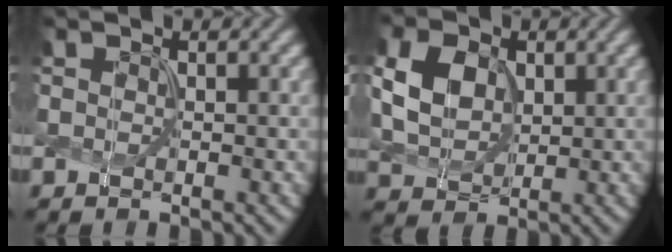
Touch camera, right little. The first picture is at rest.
{"total": 5.2, "force": [0.5, 3.9, 3.4], "torque": [-0.090, 0.008, 0.014]}